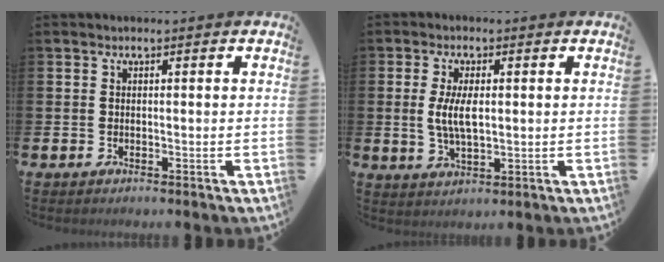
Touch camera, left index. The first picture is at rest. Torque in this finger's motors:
{"motor_torque": [1.08, 0.04, 0.15, 0.19]}